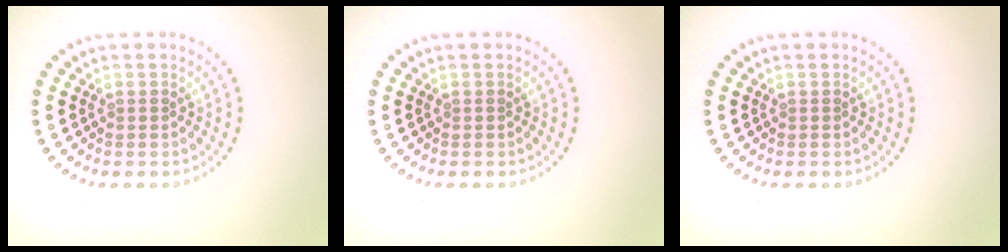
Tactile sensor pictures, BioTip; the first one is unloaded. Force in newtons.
{"total": 0.0}
{"total": 0.0}